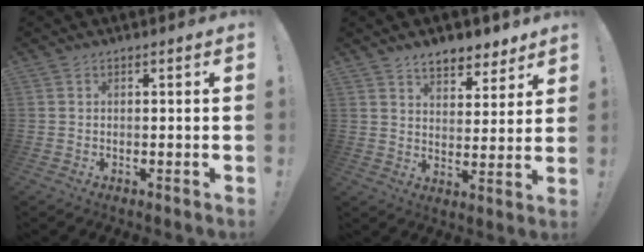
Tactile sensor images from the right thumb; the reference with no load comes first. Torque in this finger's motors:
{"motor_torque": [-0.13, 0.23, 0.39, 0.38, 0.00]}